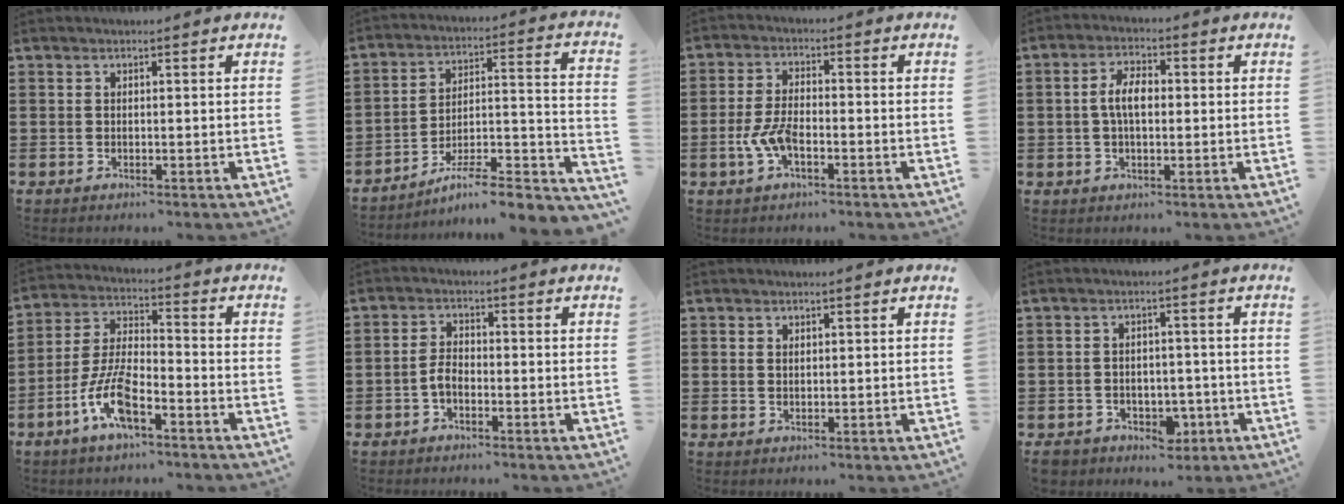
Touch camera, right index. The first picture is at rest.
{"total": 6.8, "force": [-5.3, 0.9, 4.2], "torque": [-0.064, -0.010, -0.105]}
{"total": 5.3, "force": [-1.8, 2.2, 4.5], "torque": [-0.112, -0.010, -0.039]}
{"total": 4.8, "force": [0.1, 2.4, 4.1], "torque": [-0.088, 0.007, -0.004]}
{"total": 8.6, "force": [-4.7, 2.9, 6.6], "torque": [-0.155, -0.007, -0.089]}
{"total": 3.0, "force": [-1.4, 1.5, 2.1], "torque": [-0.056, 0.000, -0.031]}
{"total": 1.0, "force": [0.7, 0.6, 0.2], "torque": [-0.006, 0.003, 0.013]}
{"total": 4.4, "force": [-2.5, 3.2, 1.8], "torque": [-0.037, 0.010, -0.045]}